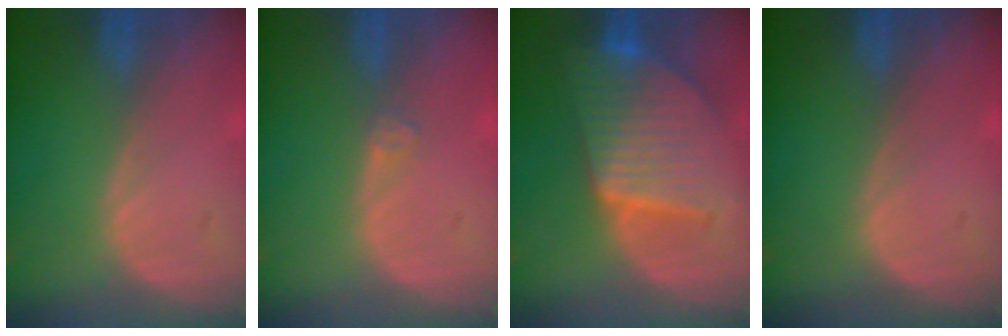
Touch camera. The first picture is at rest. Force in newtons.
{"total": 1.3, "press": 1.1, "slide": 0.7}
{"total": 10.1, "press": 10.1, "slide": 0.7}
{"total": 0.0}